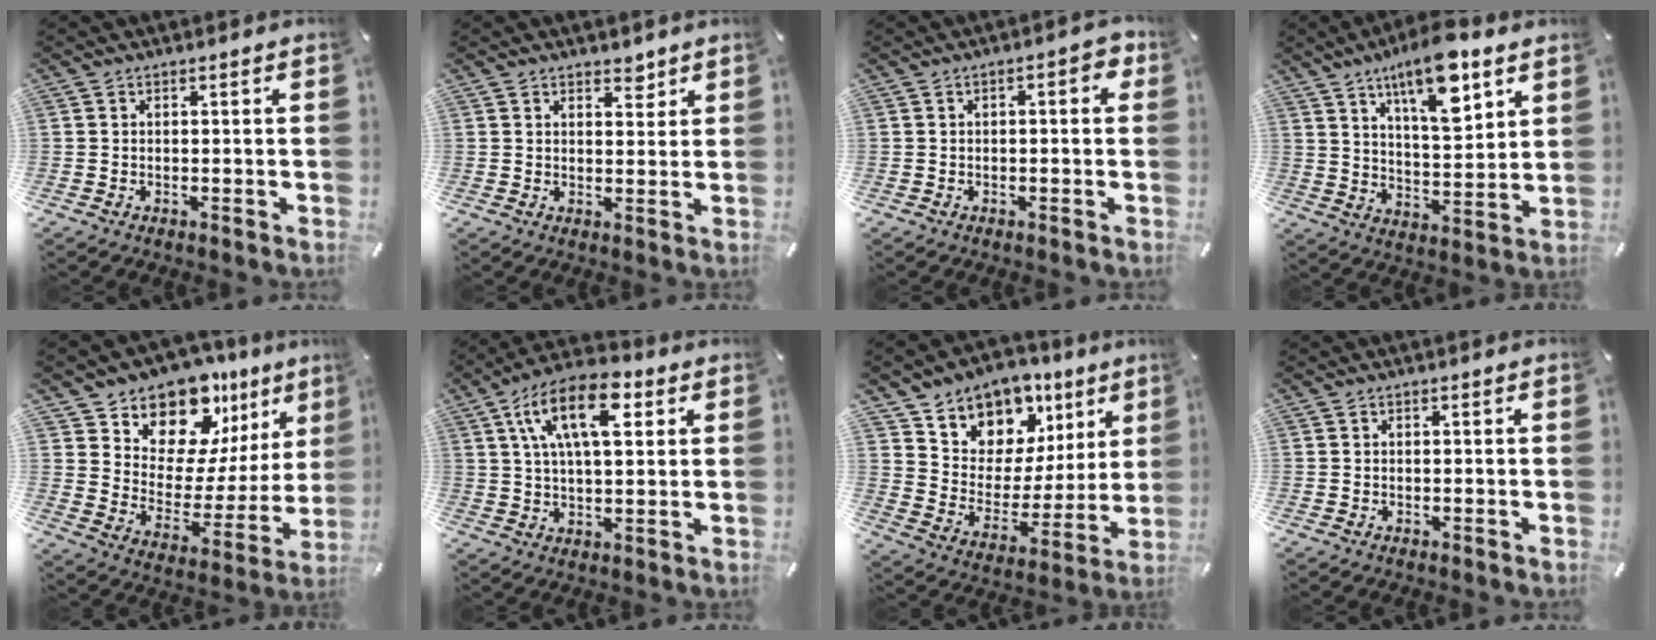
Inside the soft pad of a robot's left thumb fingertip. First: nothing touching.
{"total": 3.2, "force": [2.5, 1.8, 0.9], "torque": [0.011, -0.019, 0.039]}
{"total": 3.2, "force": [-0.2, 1.3, 2.9], "torque": [-0.045, 0.008, -0.007]}
{"total": 14.5, "force": [9.3, 5.1, 9.9], "torque": [-0.163, -0.042, 0.156]}
{"total": 14.7, "force": [12.8, 7.0, 1.9], "torque": [-0.033, -0.142, 0.226]}
{"total": 14.7, "force": [5.7, 7.0, 11.7], "torque": [-0.211, -0.003, 0.094]}
{"total": 10.0, "force": [7.4, 6.7, -1.1], "torque": [-0.001, -0.091, 0.138]}
{"total": 0.0}